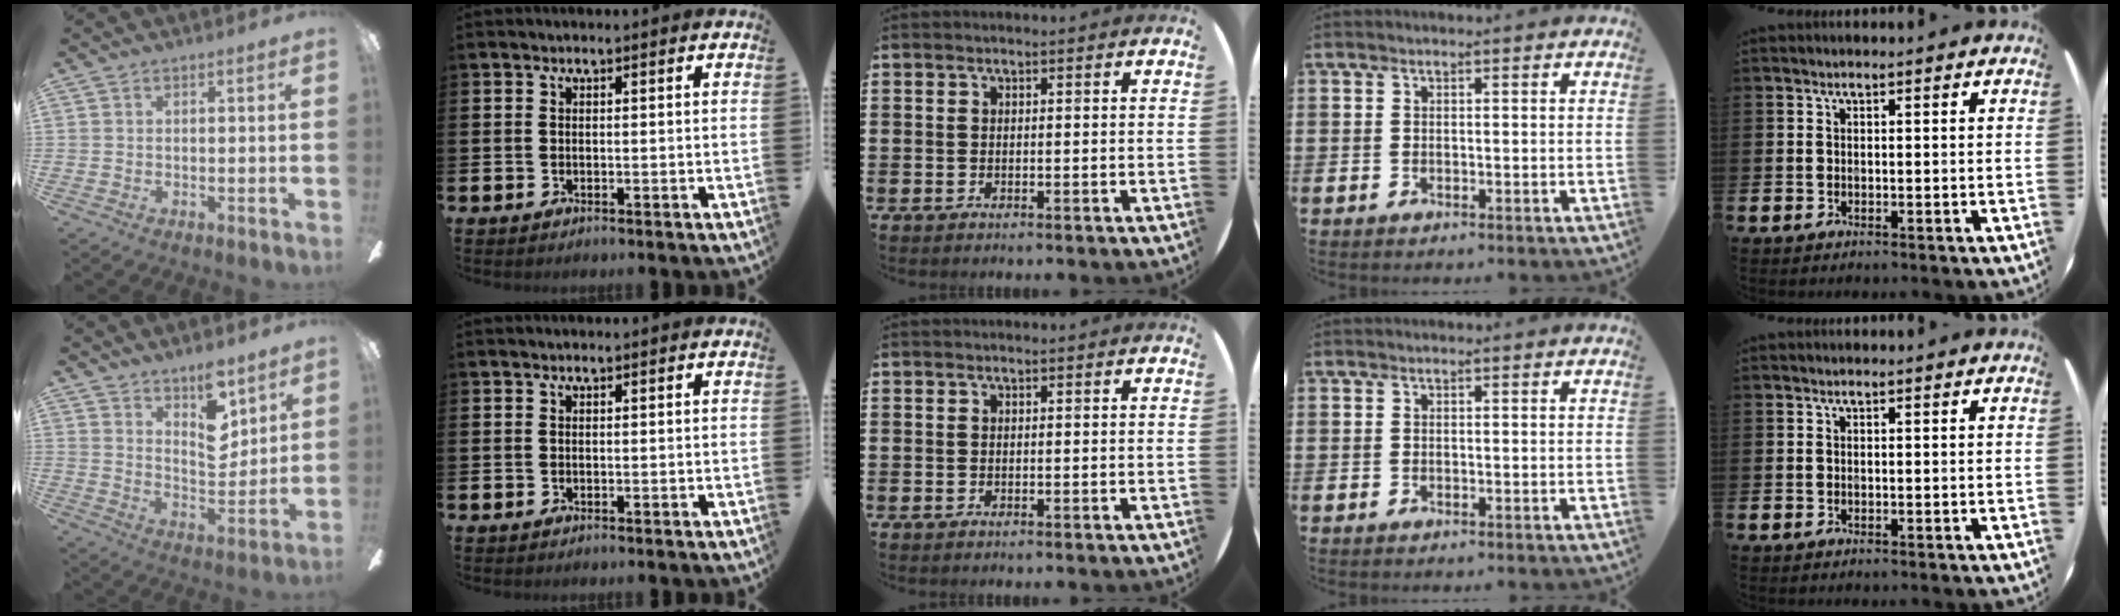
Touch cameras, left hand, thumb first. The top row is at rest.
{"thumb": {"total": 10.7, "force": [7.4, 4.9, 6.0], "torque": [-0.073, -0.051, 0.131]}}